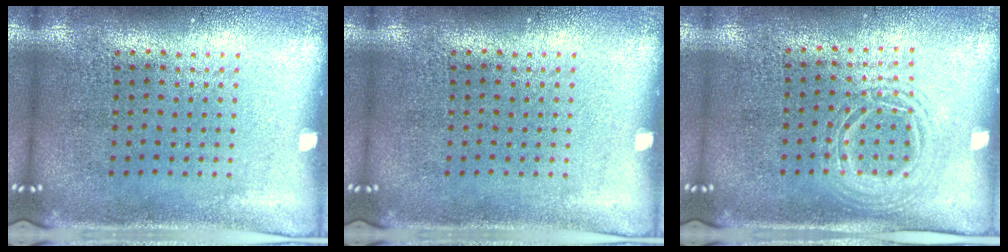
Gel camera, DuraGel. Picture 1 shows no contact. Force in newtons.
{"total": 0.0}
{"total": 1.3, "press": 1.3, "slide": 0.4}